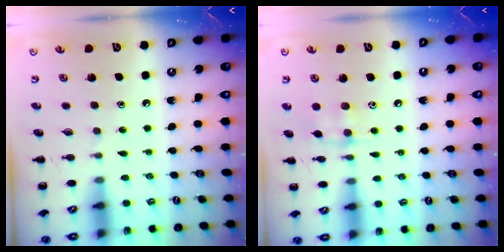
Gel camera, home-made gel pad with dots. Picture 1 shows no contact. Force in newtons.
{"total": 7.7, "press": 7.7, "slide": 0.6}